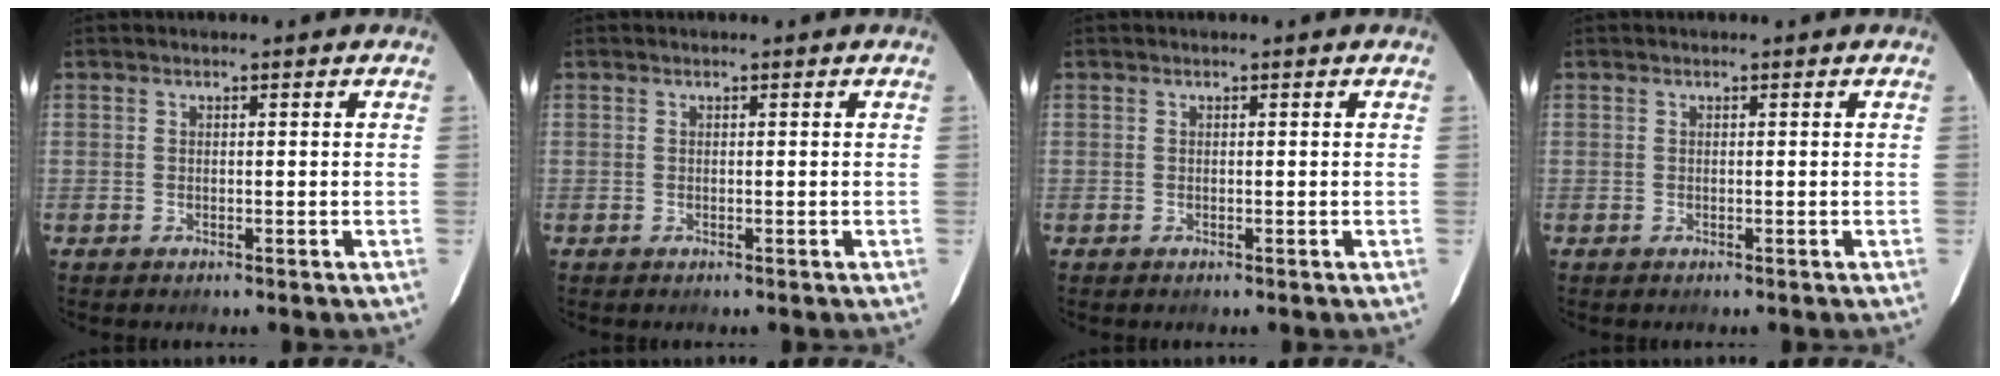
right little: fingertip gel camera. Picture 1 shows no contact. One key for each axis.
{"total": 0.0}
{"total": 0.0}
{"total": 0.0}